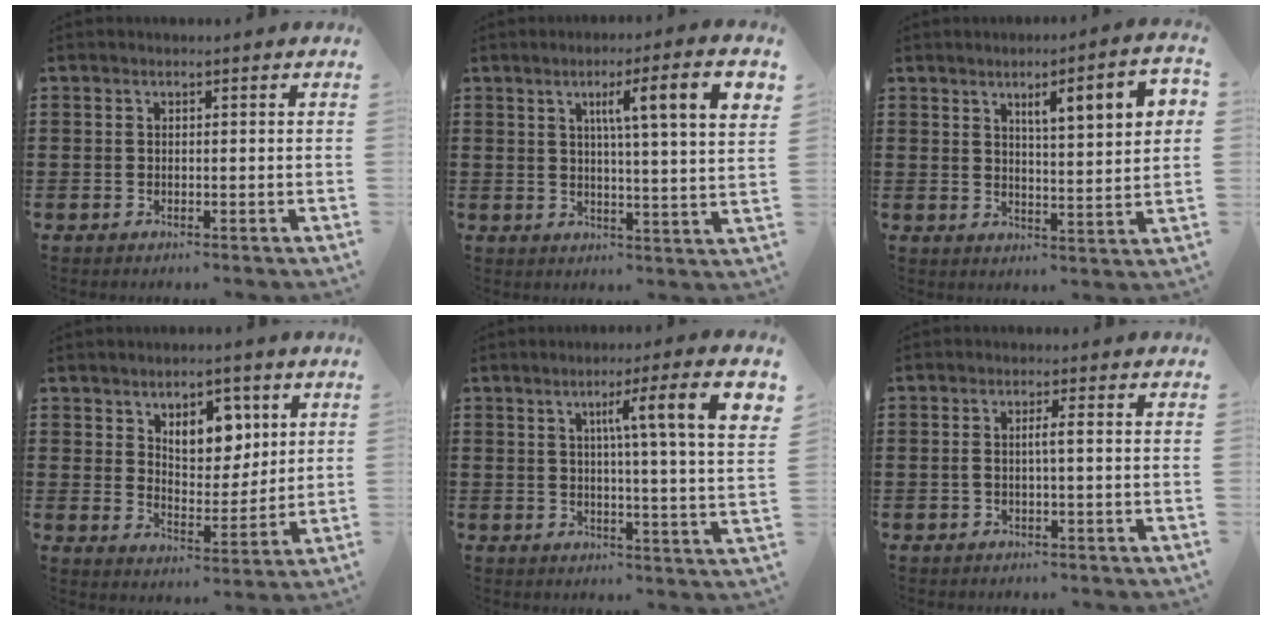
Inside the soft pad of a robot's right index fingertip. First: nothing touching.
{"total": 8.1, "force": [3.2, 0.4, 7.4], "torque": [-0.127, -0.011, 0.043]}
{"total": 6.5, "force": [2.7, 1.1, 5.8], "torque": [-0.101, -0.006, 0.035]}
{"total": 6.9, "force": [3.9, 4.4, 3.7], "torque": [-0.067, -0.004, 0.065]}
{"total": 9.6, "force": [3.7, 0.1, 8.8], "torque": [-0.151, -0.006, 0.052]}
{"total": 1.9, "force": [-0.4, -0.1, 1.9], "torque": [-0.036, 0.000, -0.009]}